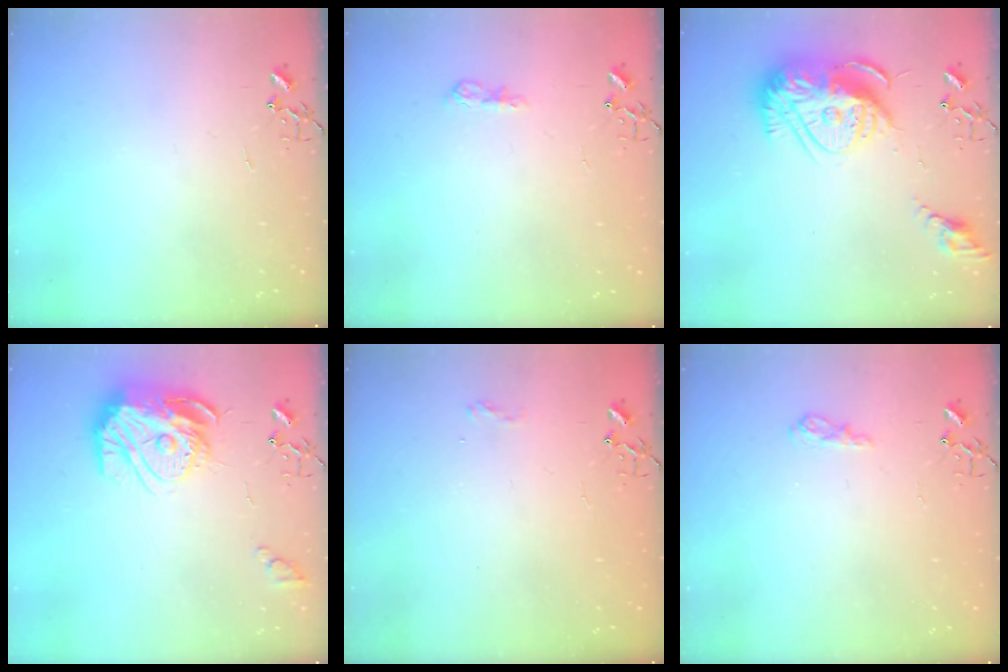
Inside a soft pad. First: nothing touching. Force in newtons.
{"total": 7.9, "press": 7.9, "slide": 0.9}
{"total": 17.6, "press": 17.5, "slide": 1.6}
{"total": 16.7, "press": 16.7, "slide": 1.6}
{"total": 5.9, "press": 5.9, "slide": 0.8}
{"total": 9.8, "press": 9.7, "slide": 1.0}